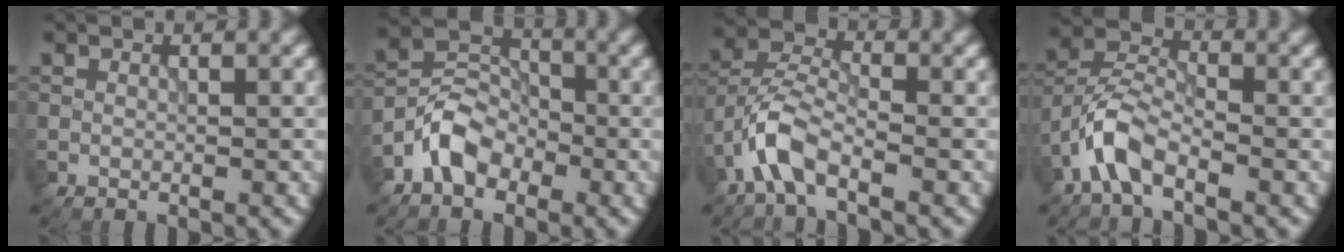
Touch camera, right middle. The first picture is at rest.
{"total": 4.2, "force": [-2.5, 2.7, 2.0], "torque": [-0.036, 0.009, -0.058]}
{"total": 4.7, "force": [-2.8, 1.8, 3.3], "torque": [-0.067, 0.010, -0.065]}
{"total": 4.5, "force": [-2.8, 1.8, 2.9], "torque": [-0.056, 0.013, -0.065]}